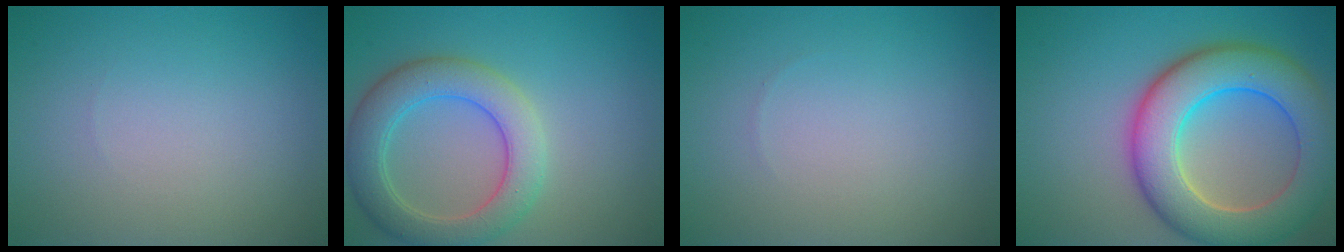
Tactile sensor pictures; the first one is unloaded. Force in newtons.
{"total": 5.7, "press": 5.7, "slide": 0.6}
{"total": 0.0}
{"total": 9.9, "press": 9.8, "slide": 0.7}